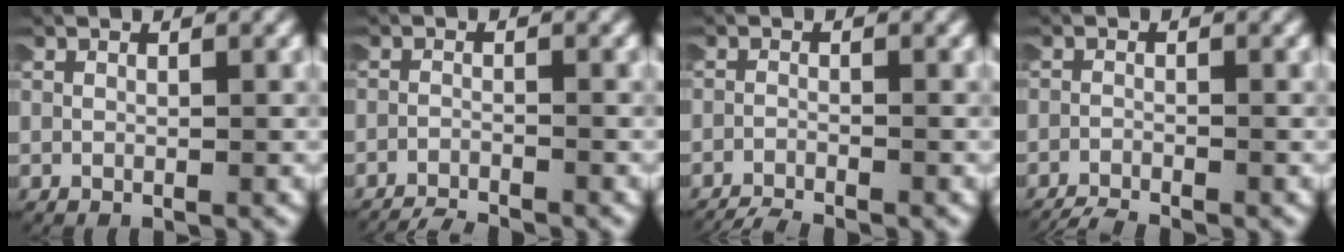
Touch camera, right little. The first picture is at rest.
{"total": 5.2, "force": [-5.1, 0.9, 0.5], "torque": [-0.013, -0.019, -0.076]}
{"total": 4.6, "force": [-4.4, 0.9, 0.5], "torque": [-0.016, -0.017, -0.067]}
{"total": 3.7, "force": [-3.6, 0.7, 0.5], "torque": [-0.015, -0.015, -0.054]}